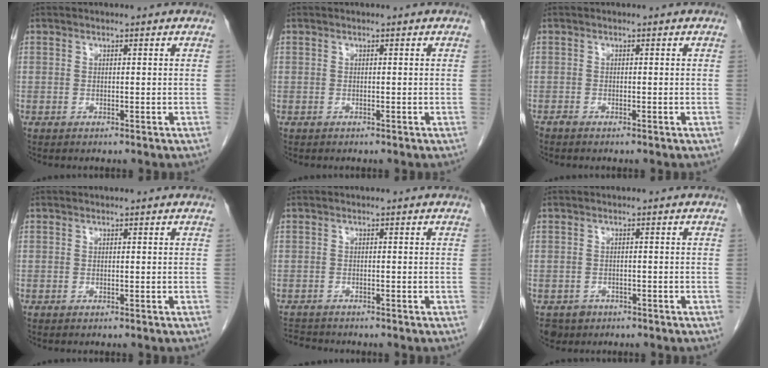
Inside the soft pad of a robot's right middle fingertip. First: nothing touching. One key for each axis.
{"total": 0.0}
{"total": 0.6, "fx": -0.6, "fy": 0.0, "fz": 0.2, "tx": -0.009, "ty": -0.002, "tz": -0.013}
{"total": 0.0}
{"total": 2.5, "fx": -2.5, "fy": 0.4, "fz": 0.0, "tx": 0.000, "ty": -0.012, "tz": -0.045}
{"total": 3.2, "fx": -2.0, "fy": 2.5, "fz": 0.3, "tx": -0.004, "ty": 0.003, "tz": -0.031}